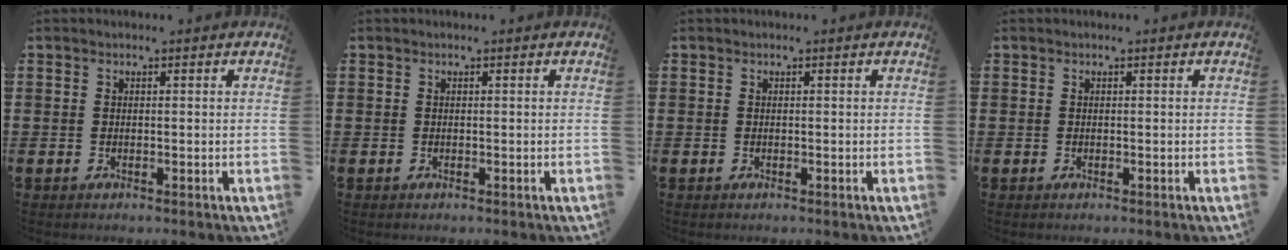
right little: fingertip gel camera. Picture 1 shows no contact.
{"total": 0.0}
{"total": 0.0}
{"total": 0.0}